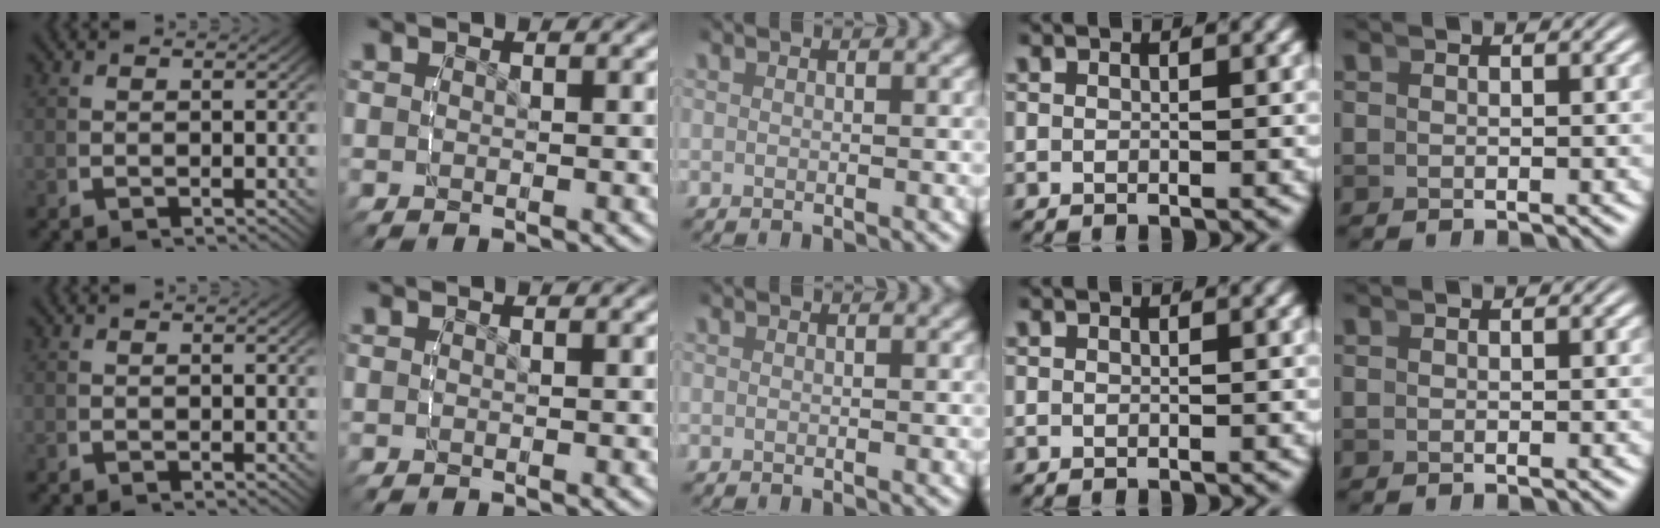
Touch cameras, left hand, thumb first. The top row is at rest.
{}